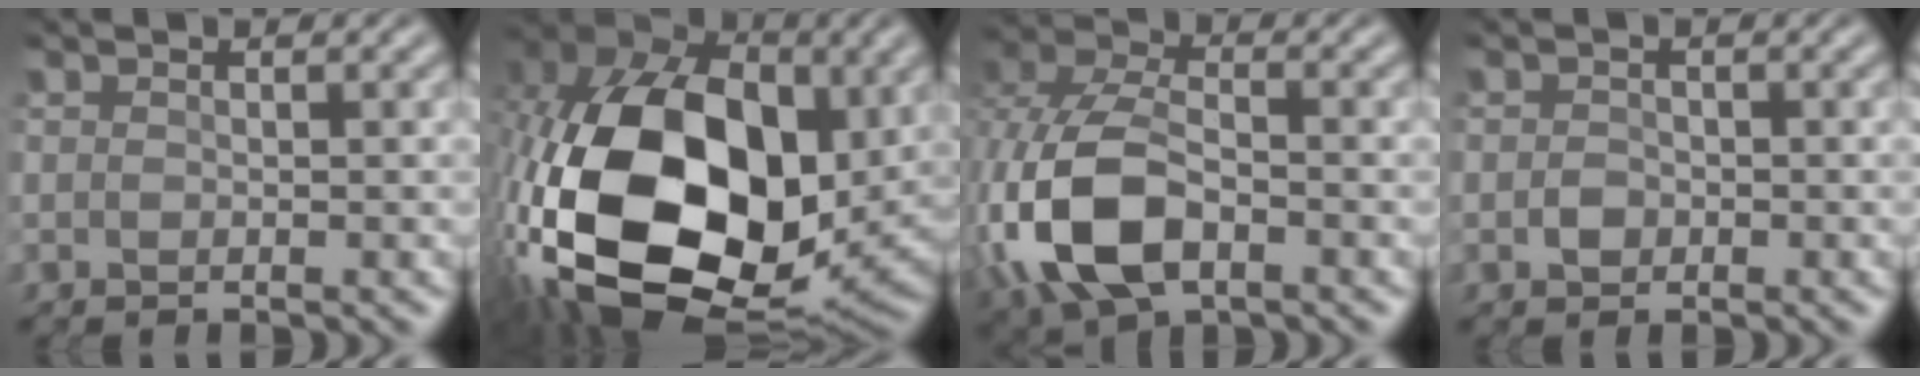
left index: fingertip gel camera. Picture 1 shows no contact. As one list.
[{"total": 20.2, "force": [-0.9, 13.1, 15.3], "torque": [-0.359, -0.013, -0.005]}, {"total": 10.3, "force": [-2.7, 6.4, 7.7], "torque": [-0.201, -0.007, -0.061]}, {"total": 0.9, "force": [-0.3, 0.7, 0.5], "torque": [-0.009, 0.004, -0.008]}]